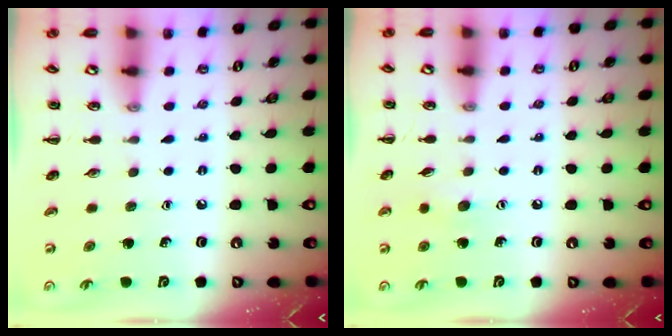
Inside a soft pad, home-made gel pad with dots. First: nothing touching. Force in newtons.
{"total": 4.6, "press": 4.4, "slide": 1.1}